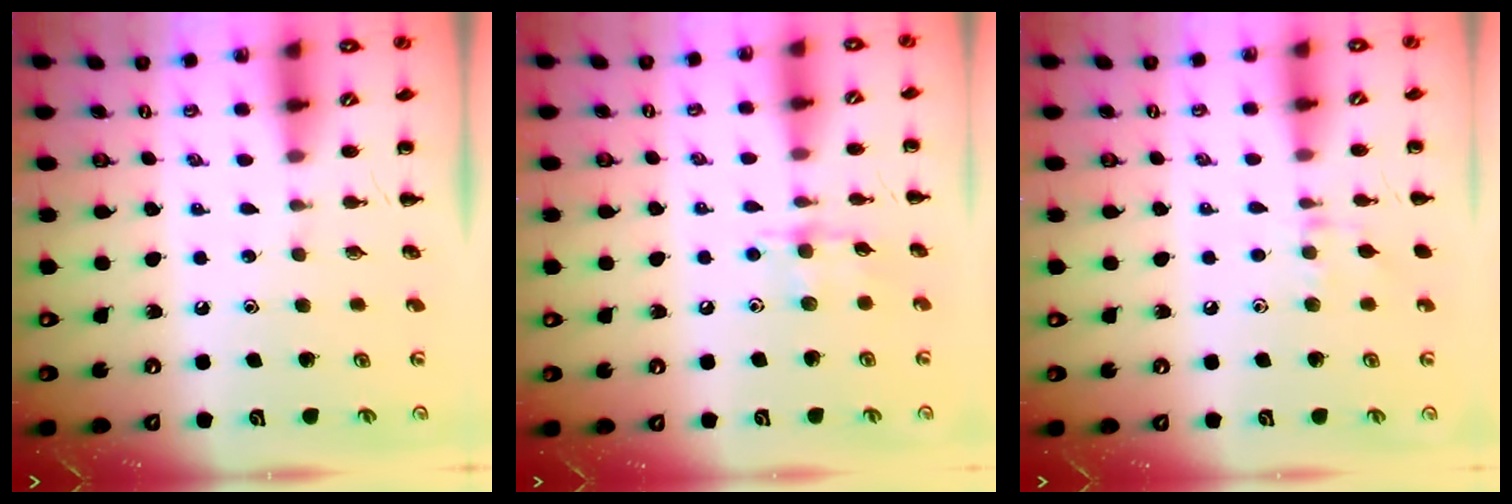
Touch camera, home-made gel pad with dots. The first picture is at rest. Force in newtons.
{"total": 7.4, "press": 7.3, "slide": 0.6}
{"total": 6.8, "press": 6.6, "slide": 1.6}